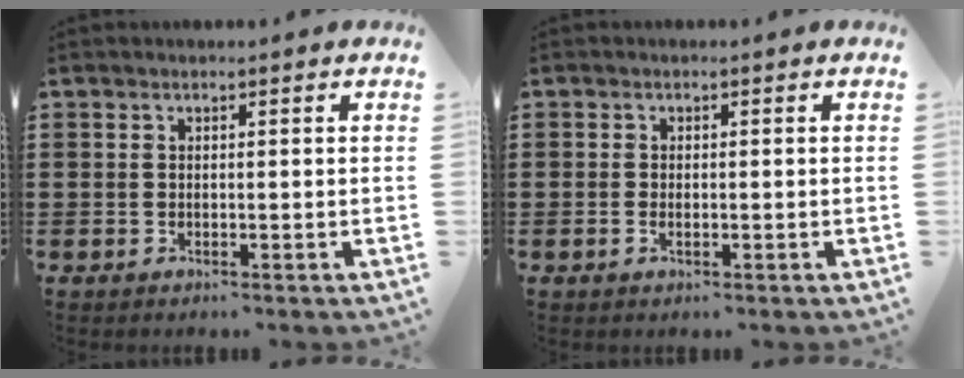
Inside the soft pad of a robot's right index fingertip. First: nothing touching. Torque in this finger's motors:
{"motor_torque": [0.03, 1.88, -0.07, -0.01]}